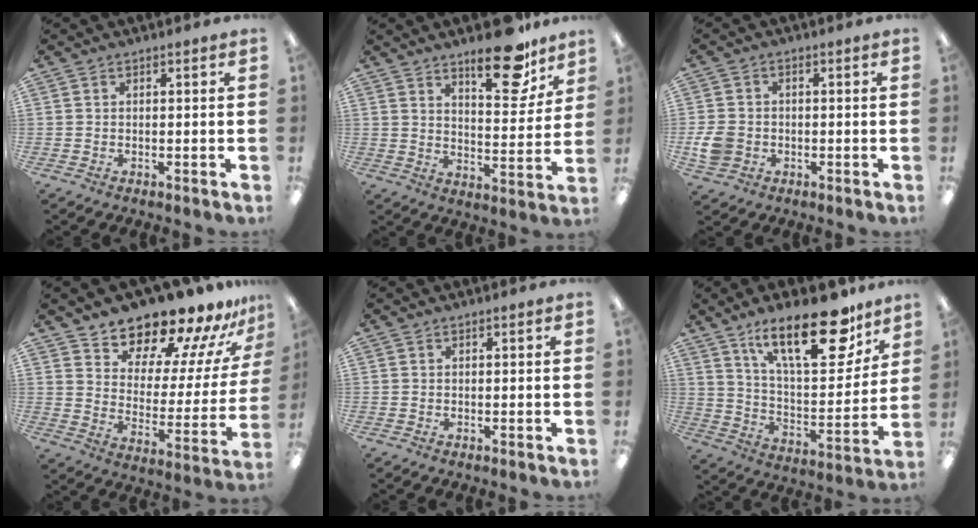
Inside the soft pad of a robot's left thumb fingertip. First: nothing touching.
{"total": 15.4, "force": [11.2, 5.6, 8.9], "torque": [-0.107, -0.074, 0.184]}
{"total": 5.8, "force": [-1.3, 4.9, 2.9], "torque": [-0.059, 0.005, -0.023]}
{"total": 16.0, "force": [14.9, 4.4, 4.0], "torque": [-0.062, -0.130, 0.251]}
{"total": 0.0}
{"total": 24.9, "force": [15.6, 9.5, 16.8], "torque": [-0.248, -0.089, 0.256]}